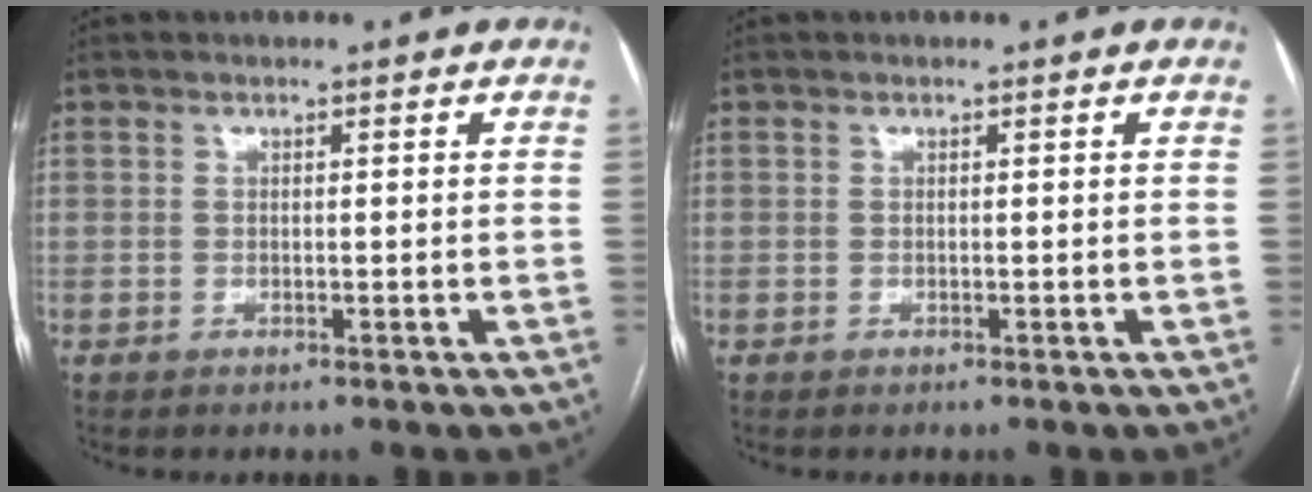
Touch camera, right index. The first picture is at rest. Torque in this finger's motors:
{"motor_torque": [0.00, 0.00, 0.00, 0.00]}